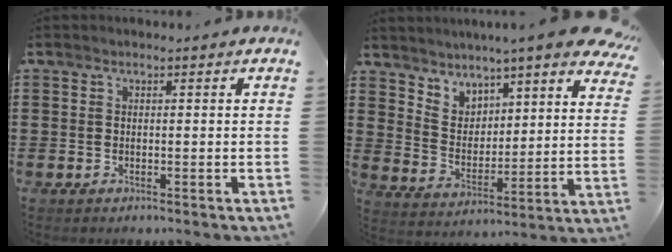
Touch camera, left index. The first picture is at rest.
{"total": 5.8, "force": [5.5, 1.3, 1.2], "torque": [-0.054, -0.034, 0.096]}